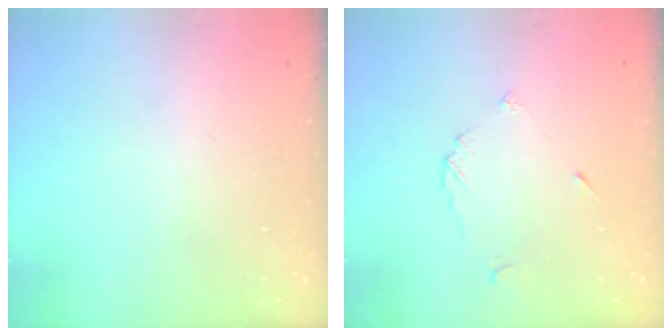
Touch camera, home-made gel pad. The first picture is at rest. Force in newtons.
{"total": 3.9, "press": 3.8, "slide": 0.5}